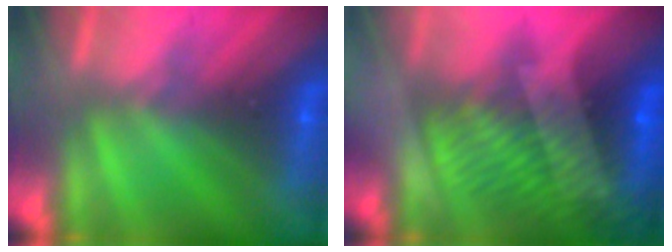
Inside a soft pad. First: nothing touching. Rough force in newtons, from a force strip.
{"total": 9.8}